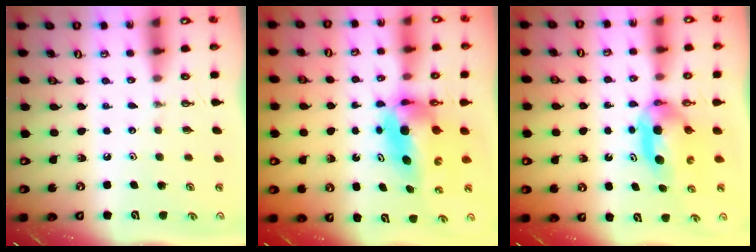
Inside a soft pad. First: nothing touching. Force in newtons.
{"total": 6.7, "press": 6.5, "slide": 1.5}
{"total": 6.7, "press": 5.5, "slide": 3.8}